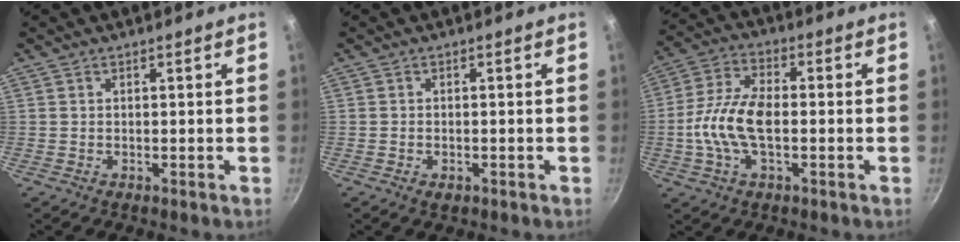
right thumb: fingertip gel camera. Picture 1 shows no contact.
{"total": 1.6, "force": [-0.8, 1.0, 1.0], "torque": [-0.018, 0.001, -0.012]}
{"total": 11.7, "force": [-1.6, 6.0, 9.9], "torque": [-0.195, 0.027, -0.042]}